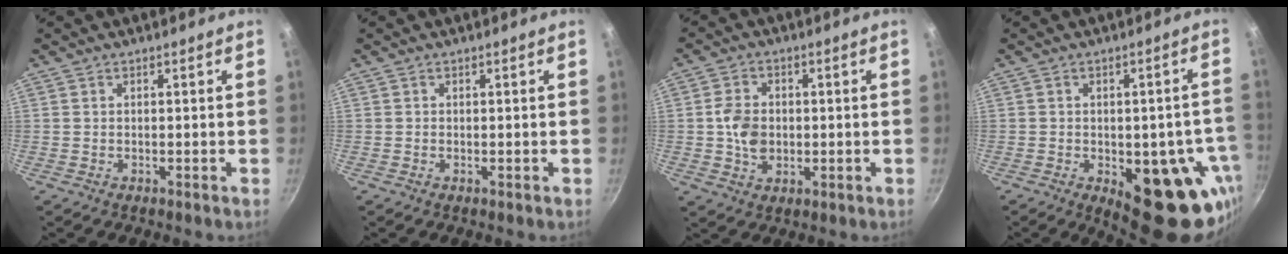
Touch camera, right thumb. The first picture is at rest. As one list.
[{"total": 0.0}, {"total": 6.8, "force": [-0.1, 5.1, 4.5], "torque": [-0.069, 0.005, -0.005]}, {"total": 19.2, "force": [-6.2, 9.0, 15.8], "torque": [-0.114, 0.001, -0.070]}]